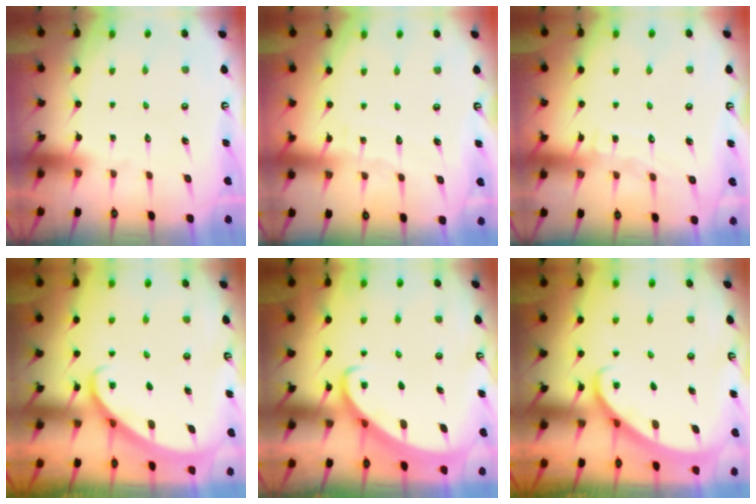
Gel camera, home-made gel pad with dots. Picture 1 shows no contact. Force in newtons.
{"total": 4.3, "press": 4.3, "slide": 0.3}
{"total": 7.7, "press": 7.6, "slide": 0.7}
{"total": 2.0, "press": 2.0, "slide": 0.2}
{"total": 2.6, "press": 2.6, "slide": 0.3}
{"total": 1.9, "press": 1.9, "slide": 0.2}